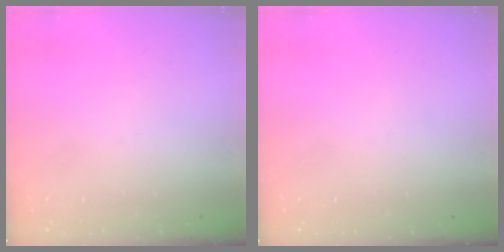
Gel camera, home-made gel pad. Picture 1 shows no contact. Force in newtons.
{"total": 0.0}